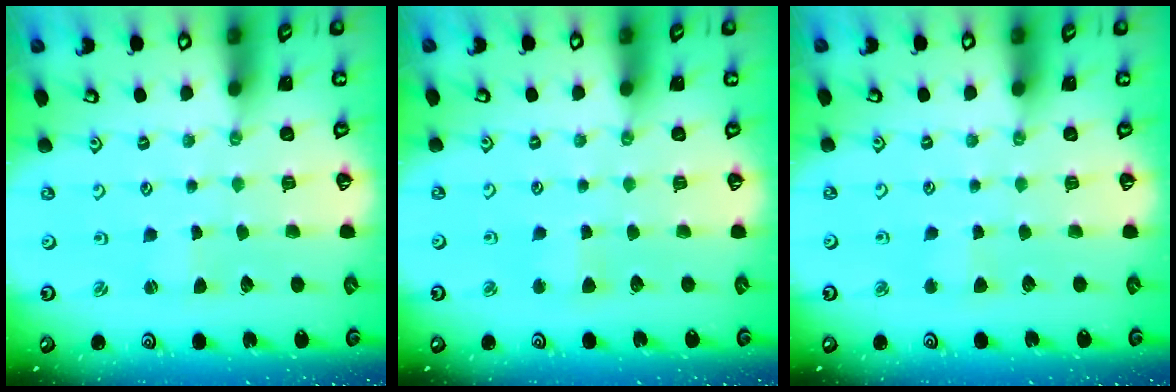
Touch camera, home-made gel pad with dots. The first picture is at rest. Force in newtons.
{"total": 2.2, "press": 2.2, "slide": 0.2}
{"total": 2.3, "press": 2.3, "slide": 0.4}